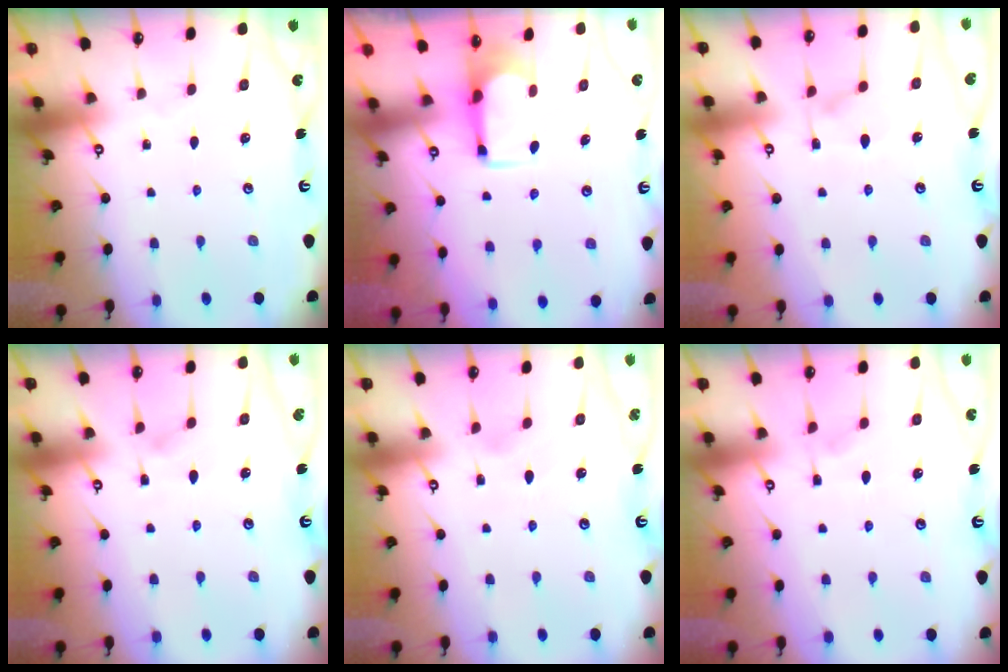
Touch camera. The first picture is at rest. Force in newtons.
{"total": 2.3, "press": 2.3, "slide": 0.4}
{"total": 2.3, "press": 2.0, "slide": 1.2}
{"total": 4.8, "press": 4.8, "slide": 0.5}
{"total": 1.1, "press": 0.6, "slide": 1.0}
{"total": 1.4, "press": 0.5, "slide": 1.3}